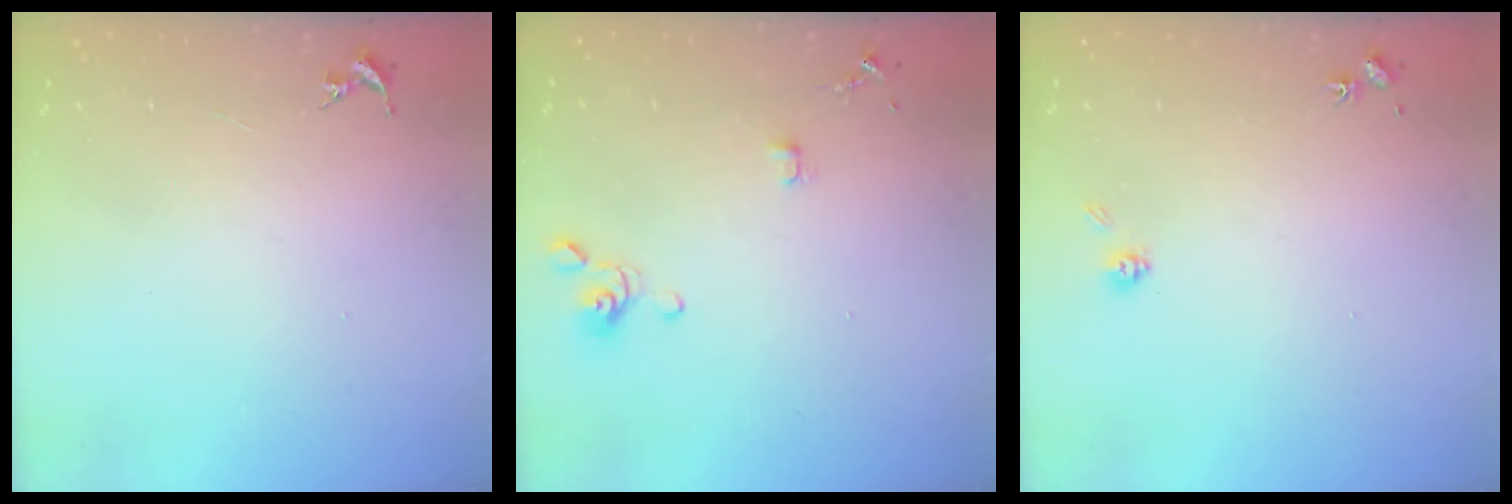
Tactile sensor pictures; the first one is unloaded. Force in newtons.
{"total": 4.4, "press": 4.1, "slide": 1.6}
{"total": 4.1, "press": 4.0, "slide": 1.1}